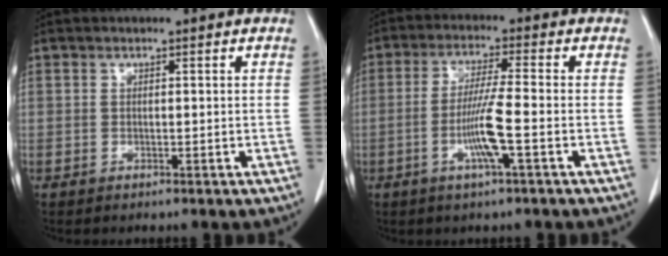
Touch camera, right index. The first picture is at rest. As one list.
[{"total": 6.8, "force": [-2.2, -0.4, 6.4], "torque": [-0.125, -0.005, -0.043]}]